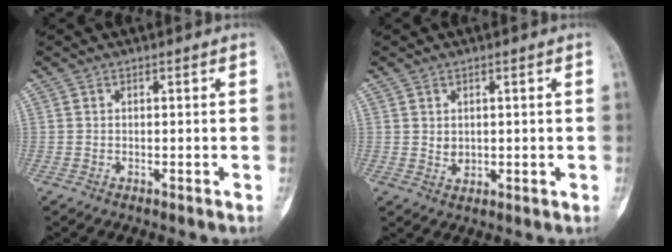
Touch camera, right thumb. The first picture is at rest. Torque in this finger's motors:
{"motor_torque": [0.09, 0.31, 0.40, 0.12, 0.07]}